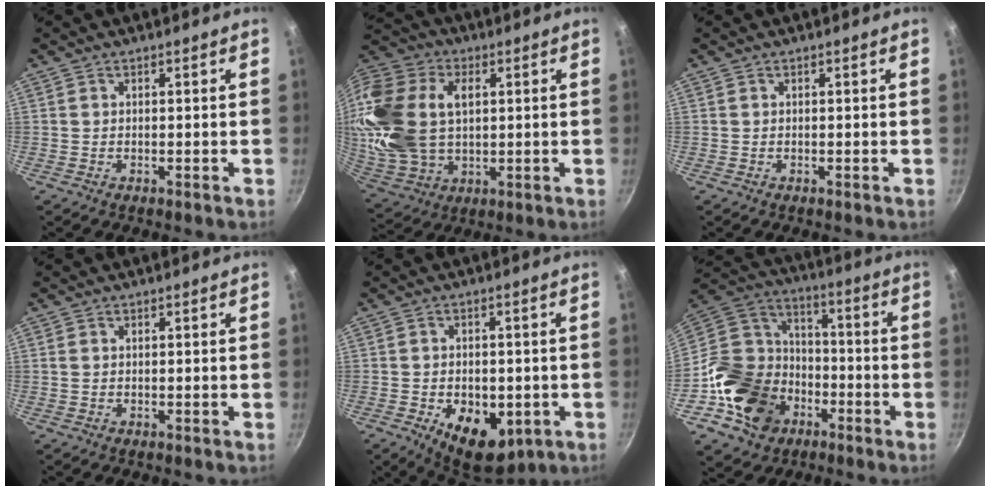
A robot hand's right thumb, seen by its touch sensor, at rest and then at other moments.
{"total": 26.0, "force": [4.9, 17.8, 18.3], "torque": [-0.401, 0.013, 0.097]}
{"total": 0.0}
{"total": 0.8, "force": [0.2, 0.6, 0.4], "torque": [-0.009, 0.002, 0.003]}
{"total": 12.3, "force": [-3.8, 7.5, 8.9], "torque": [-0.093, -0.005, -0.042]}
{"total": 20.7, "force": [-7.6, 16.4, 10.1], "torque": [-0.165, 0.060, -0.126]}